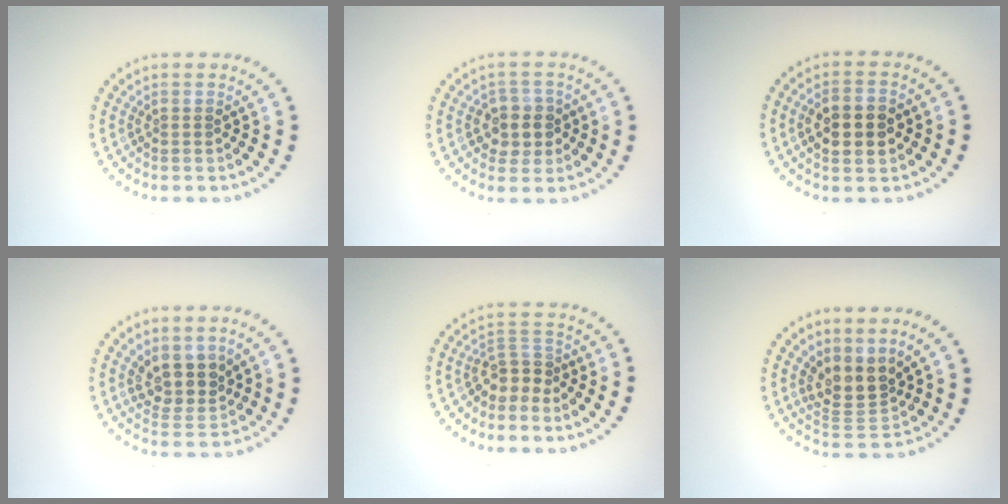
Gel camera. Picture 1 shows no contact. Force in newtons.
{"total": 2.9, "press": 2.7, "slide": 0.9}
{"total": 4.8, "press": 4.8, "slide": 0.3}
{"total": 3.5, "press": 3.0, "slide": 1.8}
{"total": 2.6, "press": 1.9, "slide": 1.7}
{"total": 3.5, "press": 2.5, "slide": 2.3}